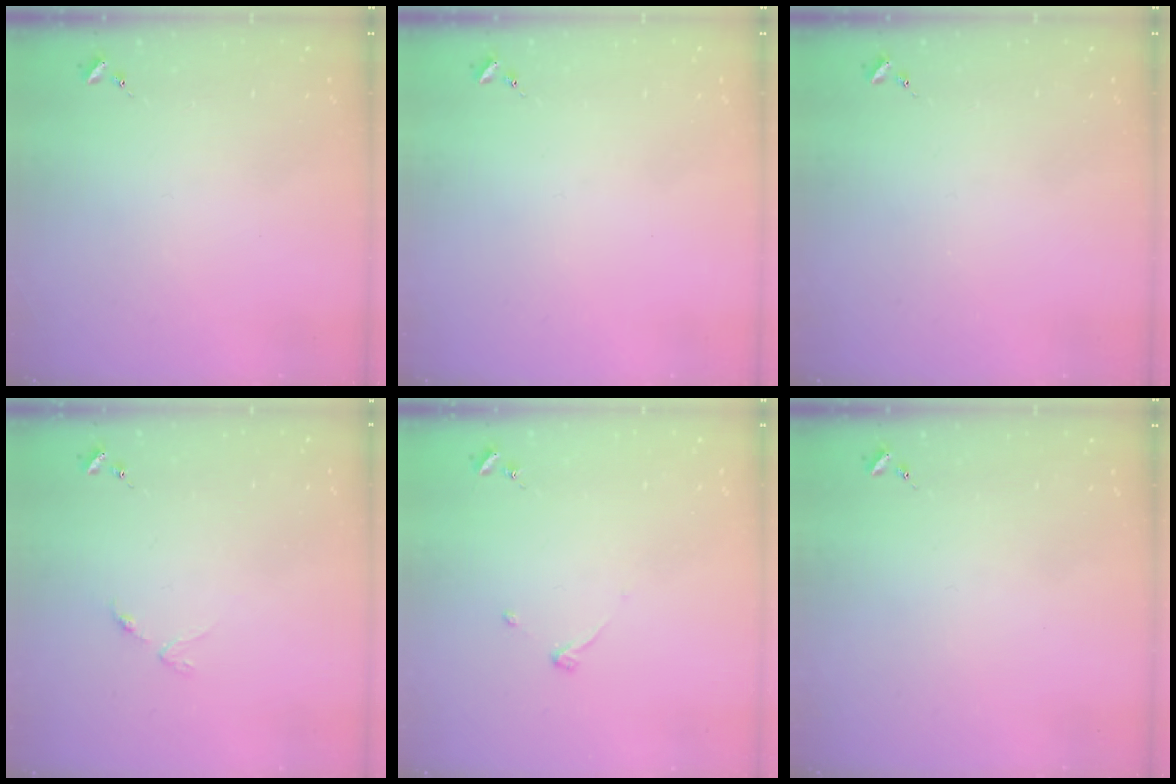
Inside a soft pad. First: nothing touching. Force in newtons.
{"total": 0.0}
{"total": 0.0}
{"total": 3.1, "press": 3.0, "slide": 0.5}
{"total": 3.2, "press": 3.2, "slide": 0.5}
{"total": 0.0}